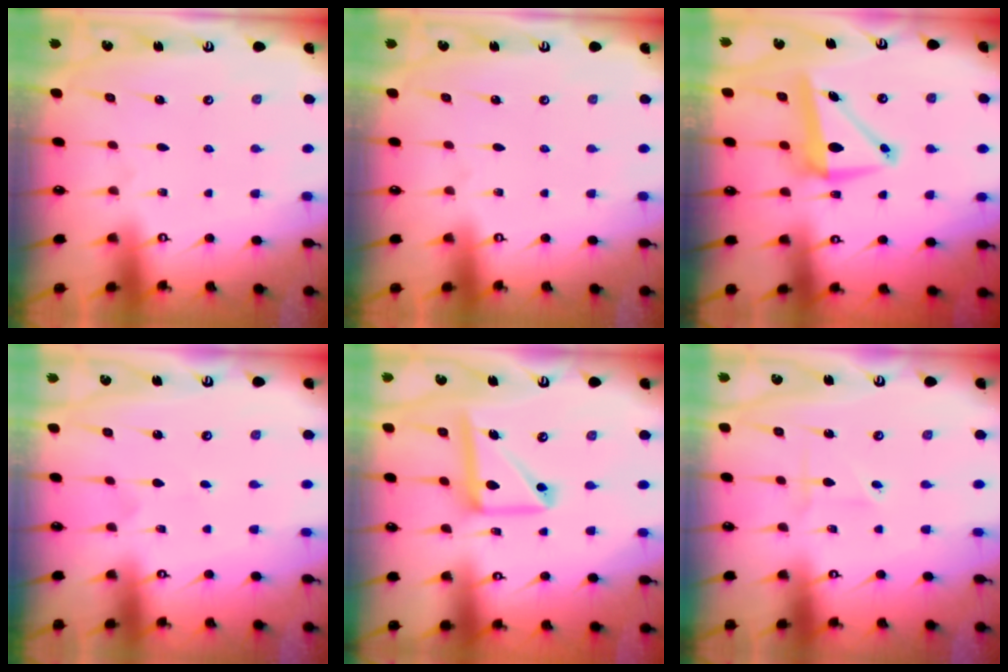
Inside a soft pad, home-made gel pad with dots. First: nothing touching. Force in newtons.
{"total": 0.0}
{"total": 7.4, "press": 7.2, "slide": 1.6}
{"total": 0.0}
{"total": 14.6, "press": 14.5, "slide": 1.3}
{"total": 2.1, "press": 1.8, "slide": 1.1}